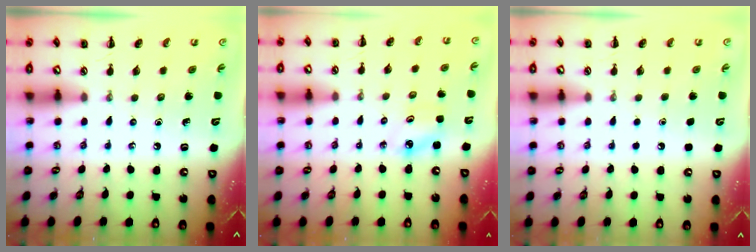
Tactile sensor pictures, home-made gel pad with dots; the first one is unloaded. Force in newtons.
{"total": 2.5, "press": 2.5, "slide": 0.4}
{"total": 1.7, "press": 1.7, "slide": 0.1}